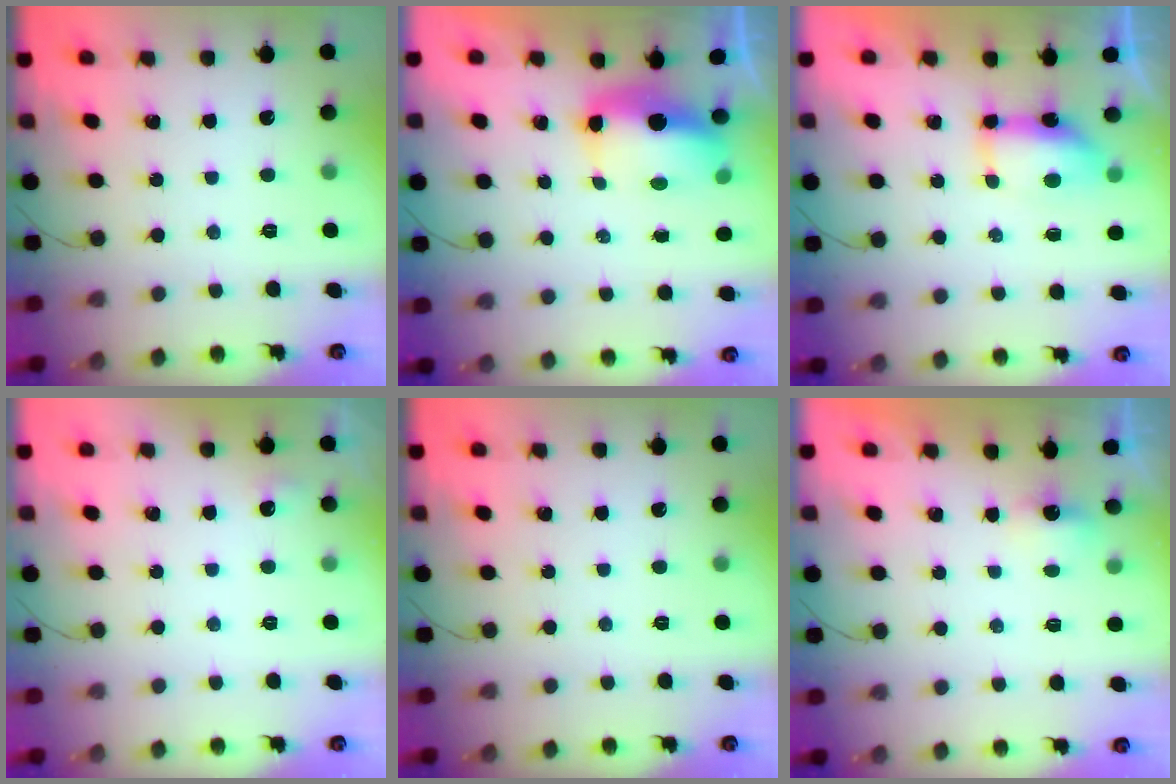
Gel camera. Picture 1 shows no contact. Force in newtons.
{"total": 8.6, "press": 8.4, "slide": 1.8}
{"total": 11.7, "press": 8.5, "slide": 8.1}
{"total": 11.5, "press": 3.2, "slide": 11.1}
{"total": 0.0}
{"total": 1.8, "press": 1.6, "slide": 0.8}